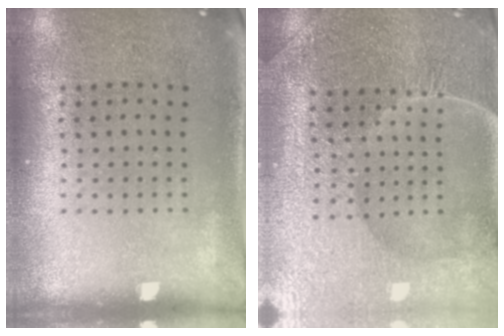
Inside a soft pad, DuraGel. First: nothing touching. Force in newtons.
{"total": 4.3, "press": 4.1, "slide": 1.2}